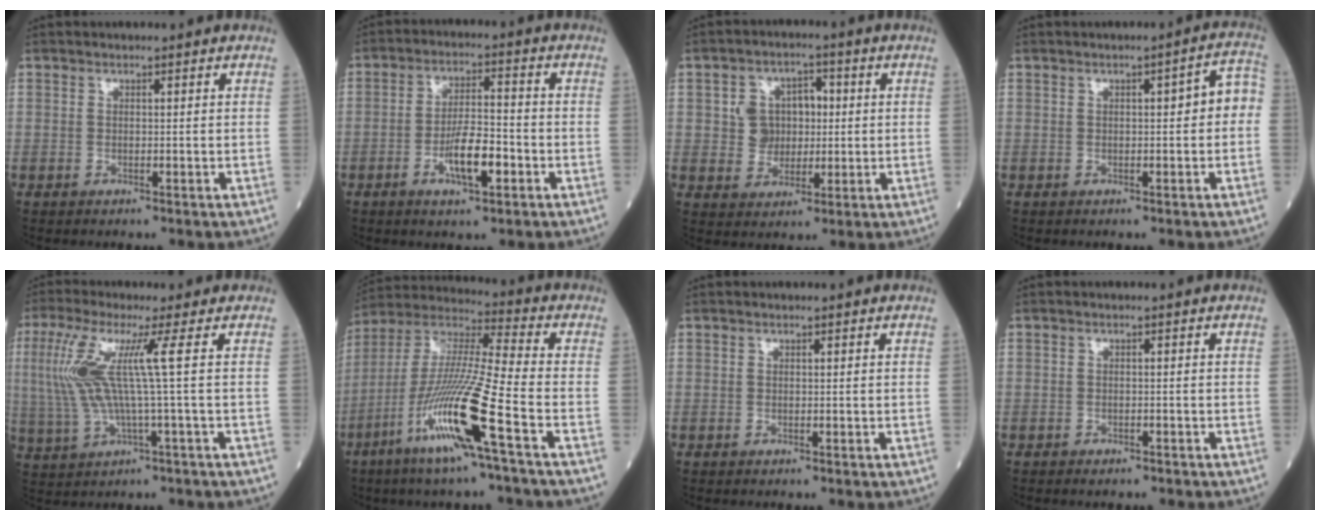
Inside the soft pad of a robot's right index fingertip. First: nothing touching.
{"total": 7.0, "force": [-2.7, 1.6, 6.3], "torque": [-0.118, 0.003, -0.046]}
{"total": 6.1, "force": [0.7, 5.3, 2.9], "torque": [-0.052, 0.019, 0.016]}
{"total": 4.2, "force": [0.0, 1.2, 4.0], "torque": [-0.043, 0.025, -0.004]}
{"total": 8.9, "force": [1.4, -0.8, 8.7], "torque": [-0.201, 0.009, 0.033]}
{"total": 16.4, "force": [-7.3, -0.6, 14.7], "torque": [-0.305, -0.022, -0.143]}
{"total": 0.0}
{"total": 1.8, "force": [-1.5, 0.7, 0.5], "torque": [-0.007, 0.000, -0.019]}